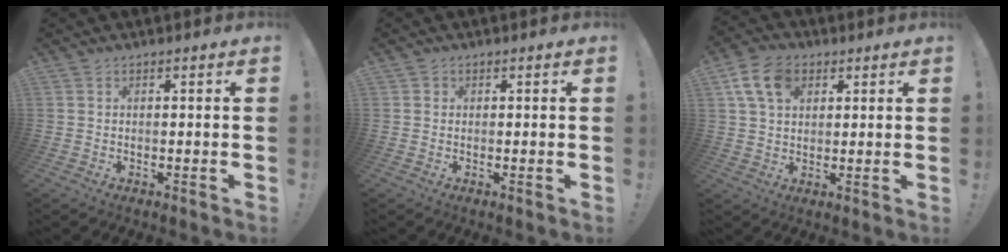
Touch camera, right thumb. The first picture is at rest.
{"total": 0.8, "force": [0.3, 0.8, 0.1], "torque": [-0.001, 0.002, 0.005]}
{"total": 10.7, "force": [4.4, 7.4, 6.4], "torque": [-0.116, -0.002, 0.086]}